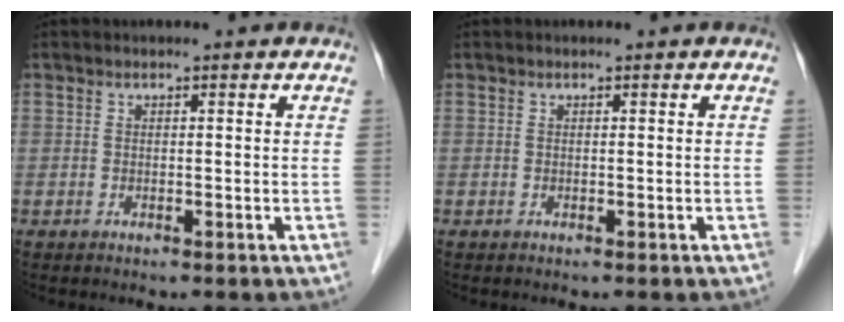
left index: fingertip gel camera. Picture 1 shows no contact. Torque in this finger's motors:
{"motor_torque": [0.00, 0.00, 0.00, 0.00]}